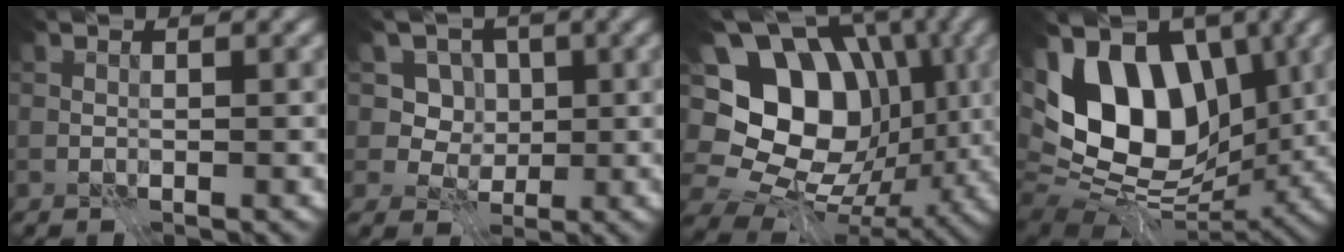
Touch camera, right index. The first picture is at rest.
{"total": 4.9, "force": [1.6, 4.2, 2.1], "torque": [-0.031, -0.010, 0.022]}
{"total": 14.9, "force": [0.6, 11.6, 9.3], "torque": [-0.150, 0.019, 0.006]}
{"total": 13.3, "force": [1.4, 8.2, 10.3], "torque": [-0.171, 0.000, 0.010]}